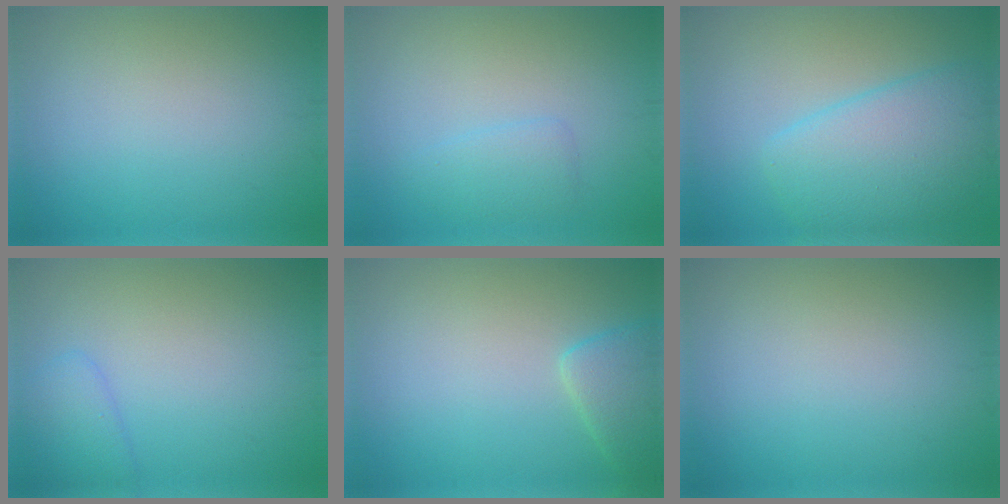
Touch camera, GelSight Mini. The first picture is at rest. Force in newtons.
{"total": 1.8, "press": 1.8, "slide": 0.0}
{"total": 6.2, "press": 6.2, "slide": 0.2}
{"total": 2.0, "press": 2.0, "slide": 0.1}
{"total": 2.8, "press": 2.7, "slide": 0.3}
{"total": 0.0}